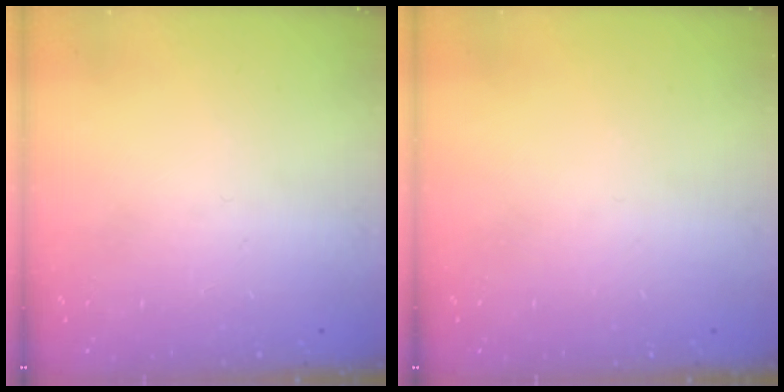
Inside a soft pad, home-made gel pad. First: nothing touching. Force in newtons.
{"total": 0.0}